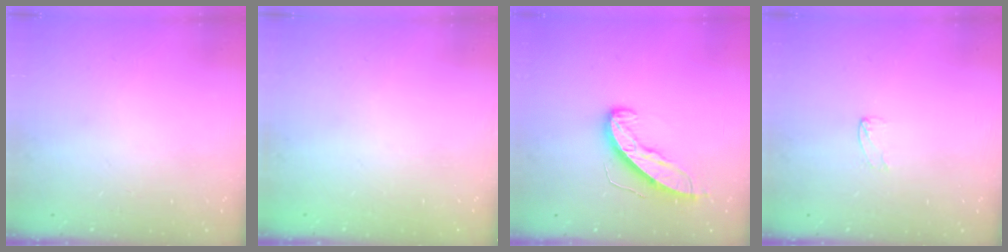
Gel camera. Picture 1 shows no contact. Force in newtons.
{"total": 0.0}
{"total": 9.3, "press": 9.3, "slide": 0.3}
{"total": 2.7, "press": 2.7, "slide": 0.2}